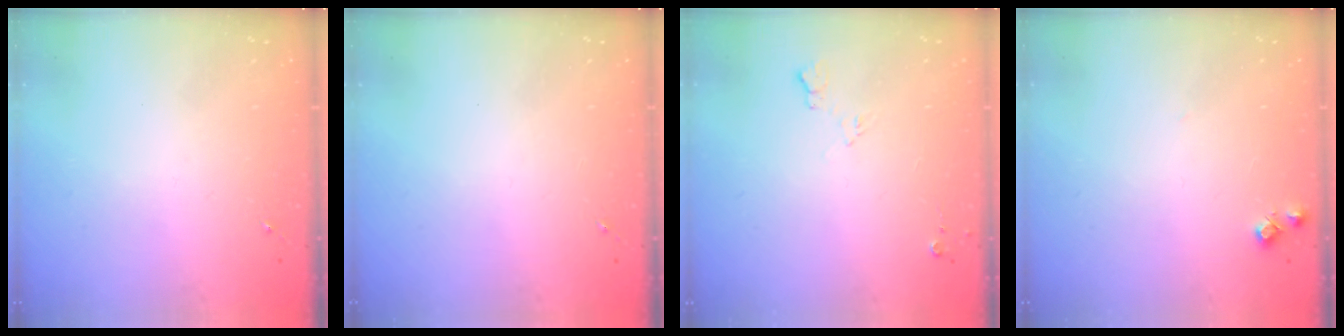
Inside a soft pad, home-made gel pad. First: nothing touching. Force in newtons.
{"total": 0.0}
{"total": 6.0, "press": 6.0, "slide": 1.0}
{"total": 6.6, "press": 6.6, "slide": 0.6}